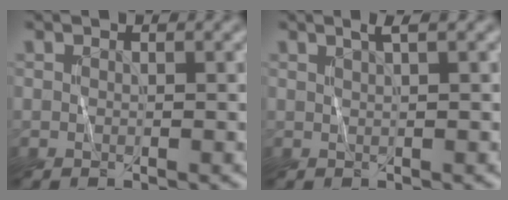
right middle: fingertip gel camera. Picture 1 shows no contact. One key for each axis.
{"total": 1.5, "fx": 1.0, "fy": 0.3, "fz": 1.2, "tx": -0.018, "ty": 0.002, "tz": 0.013}